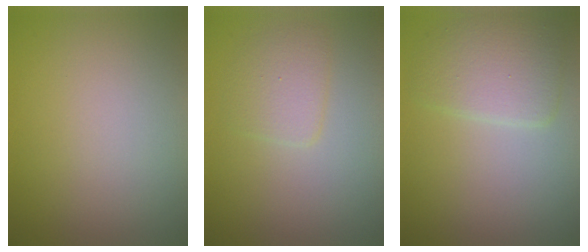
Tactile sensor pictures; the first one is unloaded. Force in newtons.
{"total": 2.2, "press": 2.2, "slide": 0.1}
{"total": 3.7, "press": 3.7, "slide": 0.1}